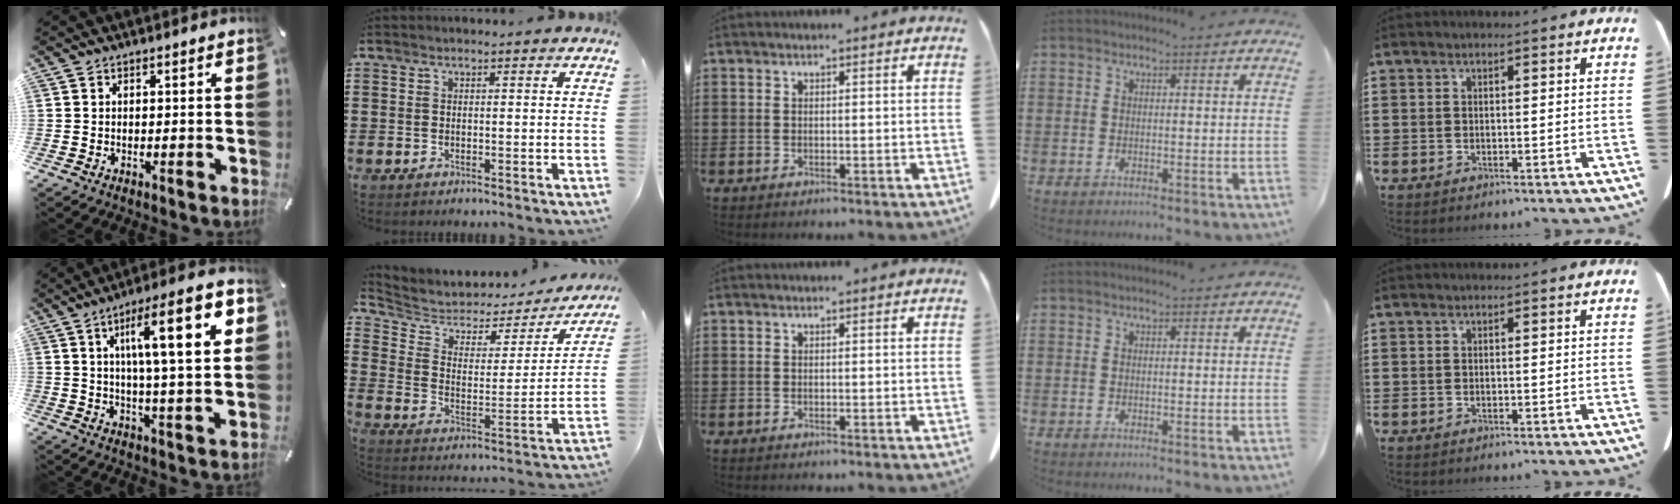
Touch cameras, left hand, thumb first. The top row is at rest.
{"thumb": {"total": 18.0, "force": [6.0, 4.1, 16.5], "torque": [-0.258, -0.009, 0.080]}, "index": {"total": 4.2, "force": [3.5, 2.3, 0.6], "torque": [-0.044, -0.025, 0.054]}}